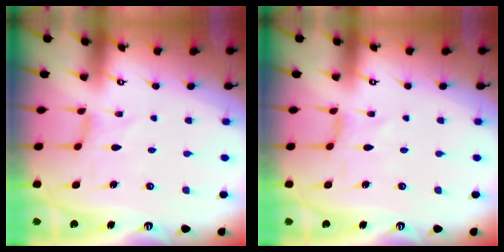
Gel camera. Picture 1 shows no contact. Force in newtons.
{"total": 0.0}